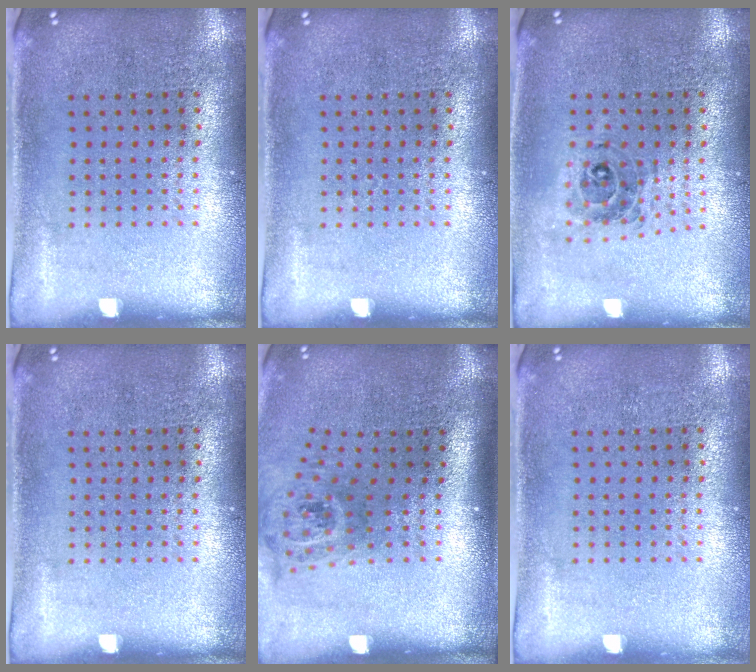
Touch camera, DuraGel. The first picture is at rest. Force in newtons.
{"total": 0.0}
{"total": 0.7, "press": 0.7, "slide": 0.2}
{"total": 0.0}
{"total": 1.8, "press": 1.3, "slide": 1.3}
{"total": 0.0}